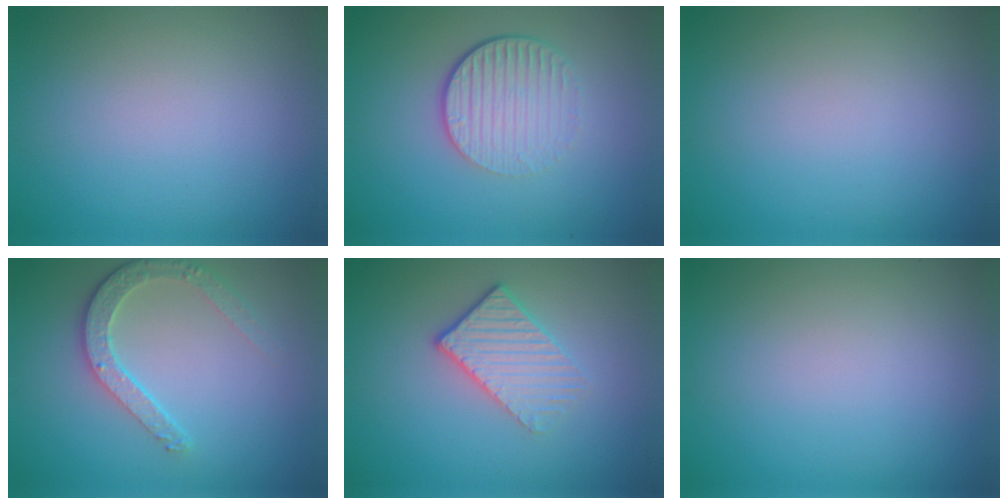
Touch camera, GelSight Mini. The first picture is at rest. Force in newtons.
{"total": 4.6, "press": 2.9, "slide": 3.6}
{"total": 0.0}
{"total": 3.6, "press": 2.9, "slide": 2.2}
{"total": 3.2, "press": 2.8, "slide": 1.5}
{"total": 0.0}